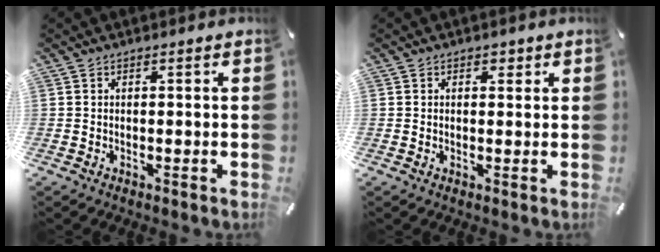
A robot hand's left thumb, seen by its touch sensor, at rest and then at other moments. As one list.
[{"total": 1.5, "force": [0.7, 1.2, 0.7], "torque": [0.001, -0.001, 0.007]}]